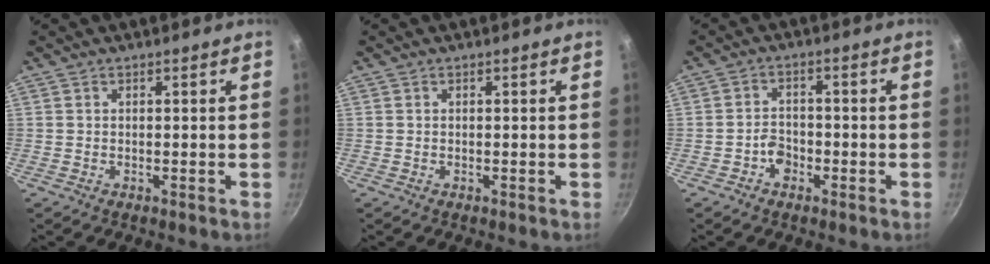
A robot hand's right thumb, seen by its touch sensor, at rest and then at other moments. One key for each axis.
{"total": 0.0}
{"total": 2.7, "fx": -1.4, "fy": 1.9, "fz": 1.2, "tx": -0.009, "ty": 0.018, "tz": -0.023}